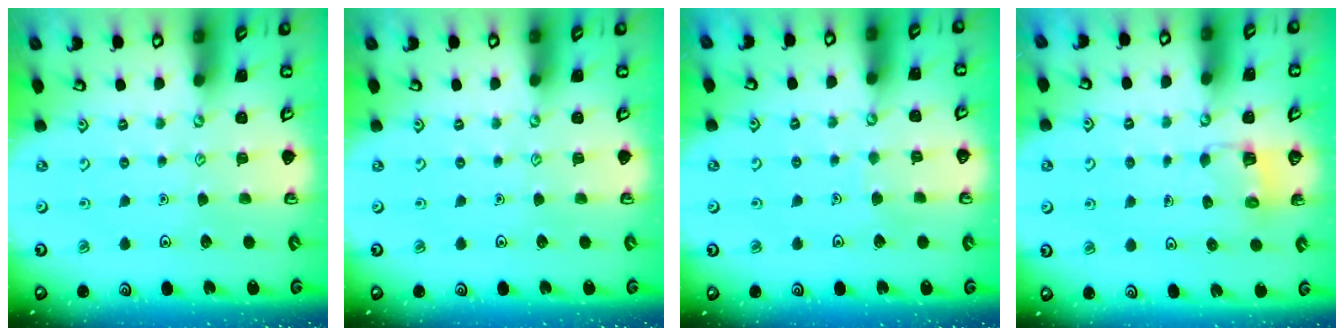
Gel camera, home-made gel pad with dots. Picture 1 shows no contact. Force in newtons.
{"total": 0.0}
{"total": 2.3, "press": 2.3, "slide": 0.1}
{"total": 3.1, "press": 3.1, "slide": 0.2}